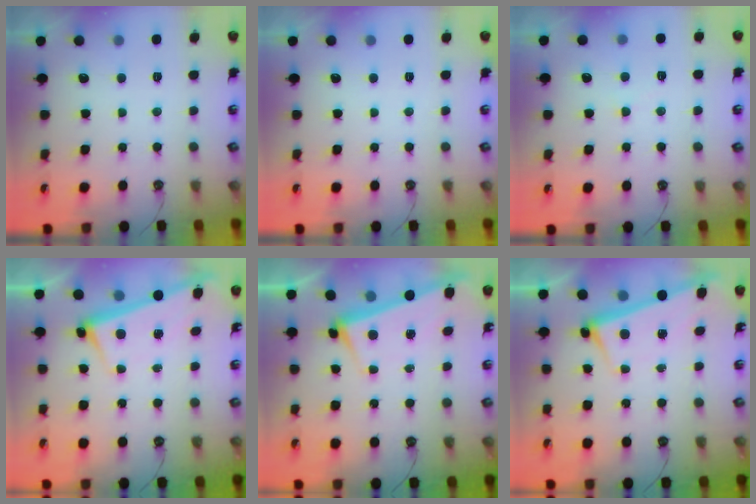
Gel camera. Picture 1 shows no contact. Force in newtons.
{"total": 0.0}
{"total": 4.9, "press": 4.8, "slide": 0.5}
{"total": 2.5, "press": 2.5, "slide": 0.3}
{"total": 3.4, "press": 3.2, "slide": 1.0}
{"total": 2.9, "press": 2.8, "slide": 0.4}